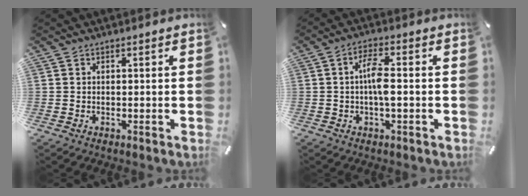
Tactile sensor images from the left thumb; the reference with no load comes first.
{"total": 6.1, "force": [-0.4, 1.7, 5.9], "torque": [-0.120, 0.001, -0.014]}